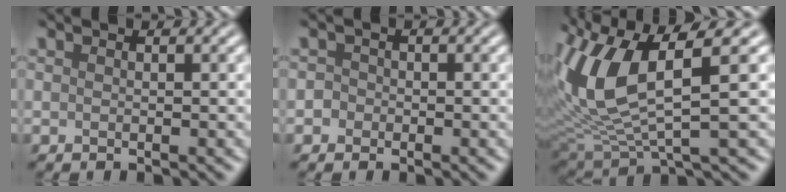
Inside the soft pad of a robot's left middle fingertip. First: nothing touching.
{"total": 1.4, "force": [-0.3, 1.3, 0.4], "torque": [0.010, 0.004, -0.015]}
{"total": 8.8, "force": [1.9, 3.5, 7.8], "torque": [-0.181, -0.006, 0.036]}